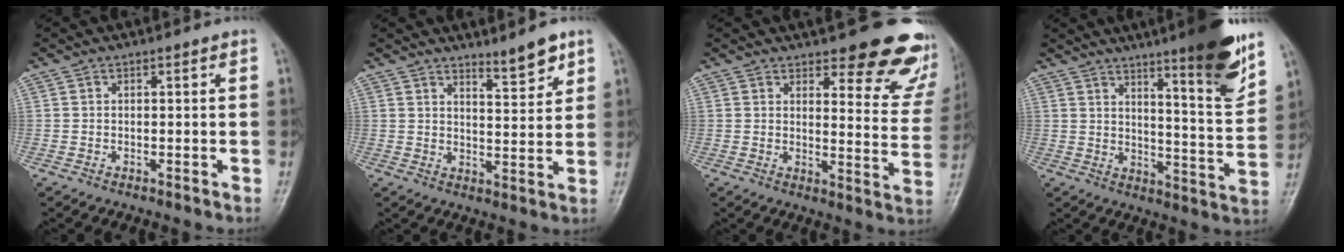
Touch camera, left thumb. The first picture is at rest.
{"total": 5.6, "force": [4.4, 1.2, 3.3], "torque": [-0.039, -0.041, 0.069]}
{"total": 16.8, "force": [12.9, 5.8, 9.1], "torque": [-0.053, -0.090, 0.139]}
{"total": 15.3, "force": [9.7, 1.8, 11.8], "torque": [-0.146, -0.063, 0.144]}